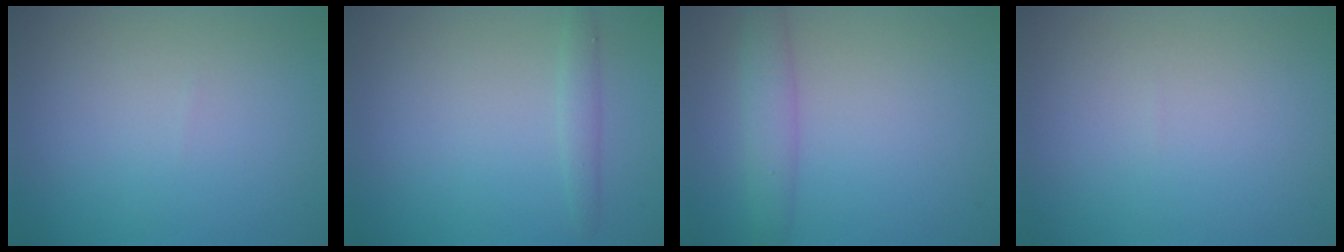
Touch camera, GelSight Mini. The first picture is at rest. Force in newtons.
{"total": 1.3, "press": 1.3, "slide": 0.2}
{"total": 2.8, "press": 2.8, "slide": 0.1}
{"total": 0.0}